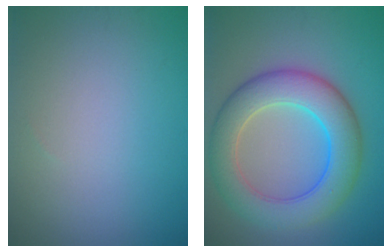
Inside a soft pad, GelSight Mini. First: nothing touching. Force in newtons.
{"total": 7.9, "press": 7.9, "slide": 0.1}